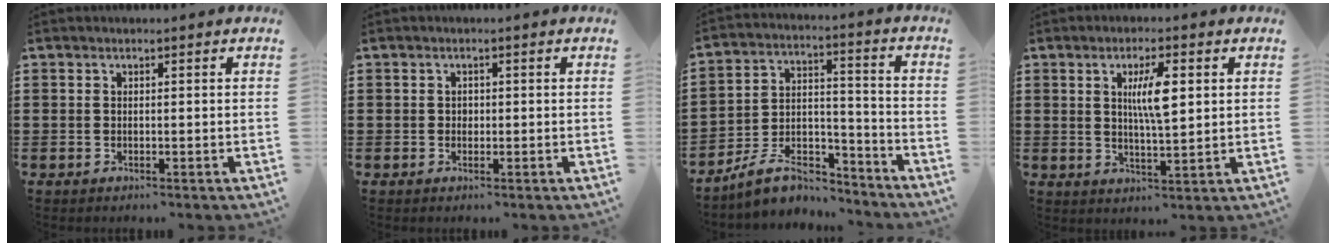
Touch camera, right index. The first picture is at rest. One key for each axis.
{"total": 0.7, "fx": 0.0, "fy": 0.6, "fz": 0.3, "tx": -0.008, "ty": 0.002, "tz": 0.001}
{"total": 9.6, "fx": -8.1, "fy": 3.2, "fz": 3.9, "tx": -0.073, "ty": 0.028, "tz": -0.154}
{"total": 6.1, "fx": 1.4, "fy": 1.1, "fz": 5.9, "tx": -0.109, "ty": 0.001, "tz": 0.020}